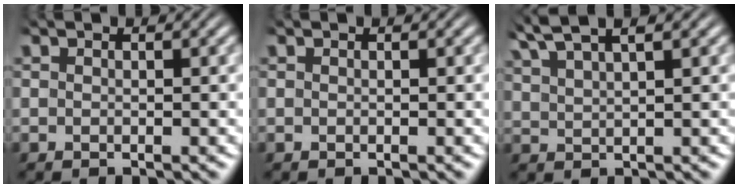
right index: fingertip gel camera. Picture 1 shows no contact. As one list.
[{"total": 0.0}, {"total": 4.4, "force": [3.4, 1.7, 2.3], "torque": [-0.055, 0.010, 0.057]}]